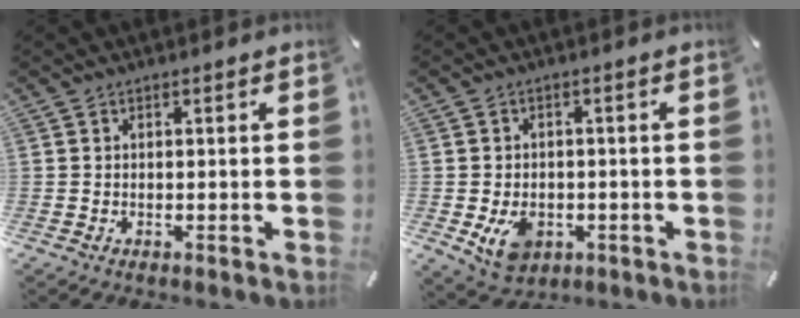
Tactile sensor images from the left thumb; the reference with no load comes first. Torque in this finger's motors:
{"motor_torque": [0.12, 0.52, 0.06, 0.06, 0.08]}